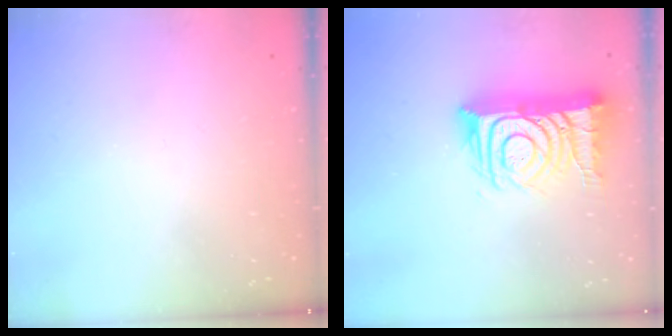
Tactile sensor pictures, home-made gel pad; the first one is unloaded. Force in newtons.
{"total": 17.6, "press": 17.5, "slide": 1.6}